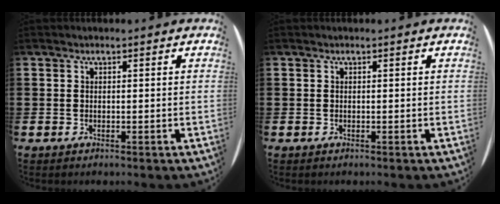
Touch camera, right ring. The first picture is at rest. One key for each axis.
{"total": 0.0}